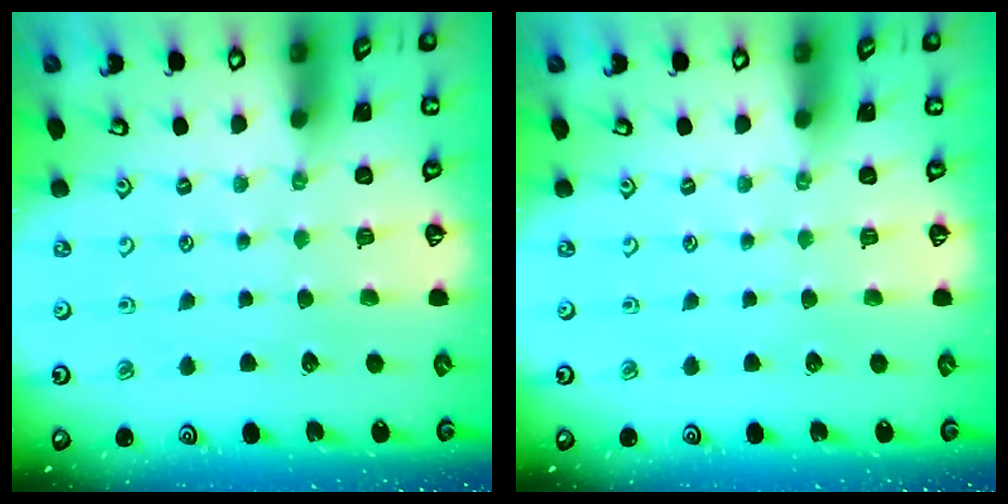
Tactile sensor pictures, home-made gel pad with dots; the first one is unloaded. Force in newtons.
{"total": 0.0}